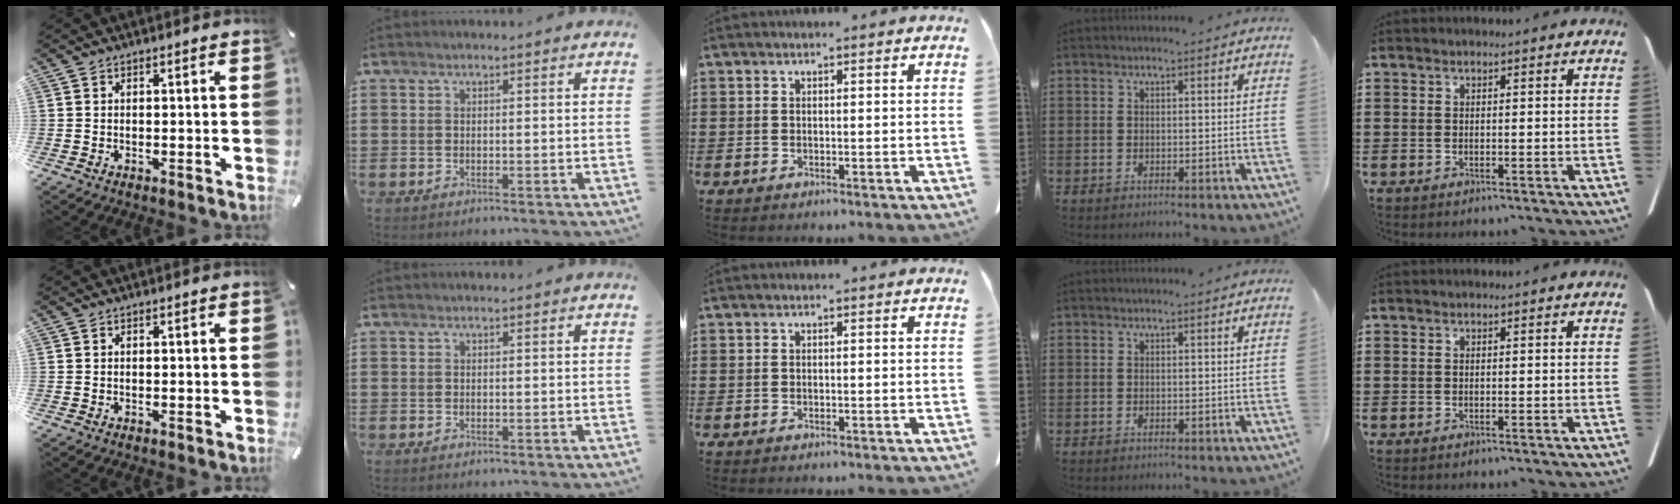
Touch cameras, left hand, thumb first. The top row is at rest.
{}